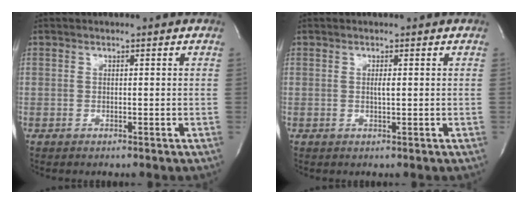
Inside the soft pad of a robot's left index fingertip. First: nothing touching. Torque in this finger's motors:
{"motor_torque": [0.21, 0.01, 0.00, 0.03]}